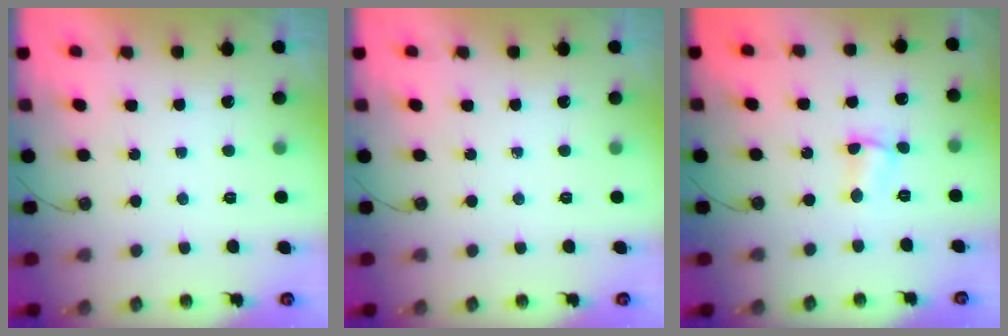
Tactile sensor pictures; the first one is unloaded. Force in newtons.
{"total": 0.0}
{"total": 1.8, "press": 1.7, "slide": 0.5}